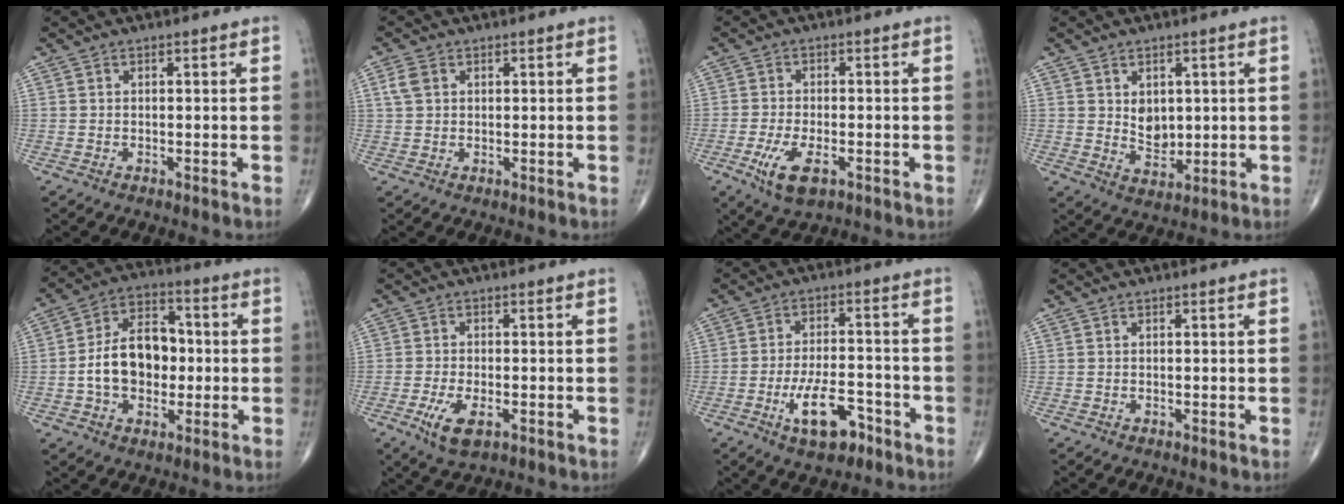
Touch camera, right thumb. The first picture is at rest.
{"total": 3.0, "force": [1.0, 2.2, 1.8], "torque": [-0.038, 0.006, 0.023]}
{"total": 6.9, "force": [-2.8, 3.0, 5.6], "torque": [-0.111, -0.002, -0.046]}
{"total": 5.3, "force": [1.2, 3.8, 3.5], "torque": [-0.037, -0.018, 0.032]}
{"total": 13.3, "force": [-1.0, 9.0, 9.7], "torque": [-0.138, 0.031, -0.024]}
{"total": 5.7, "force": [-2.3, 2.5, 4.6], "torque": [-0.090, -0.003, -0.039]}
{"total": 9.6, "force": [-5.0, 4.2, 7.1], "torque": [-0.114, 0.028, -0.080]}
{"total": 0.0}